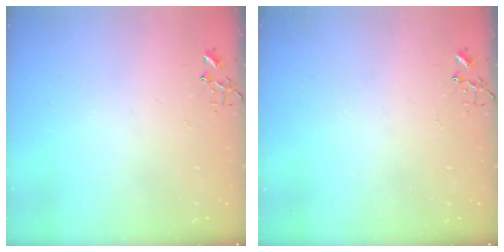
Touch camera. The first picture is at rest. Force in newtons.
{"total": 0.0}